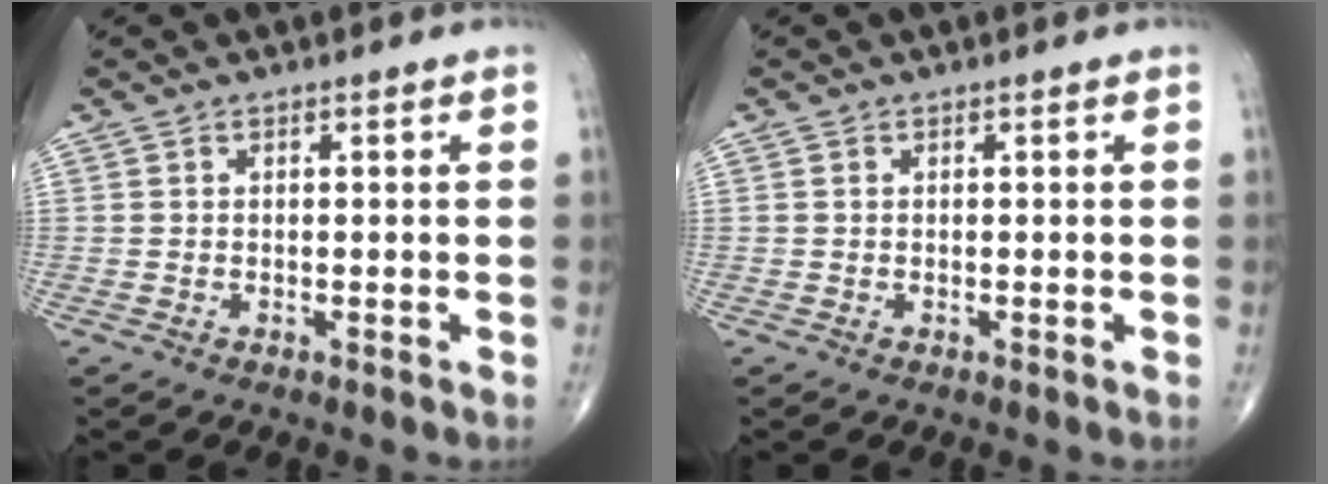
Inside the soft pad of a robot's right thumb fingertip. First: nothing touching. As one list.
[{"total": 0.0}]